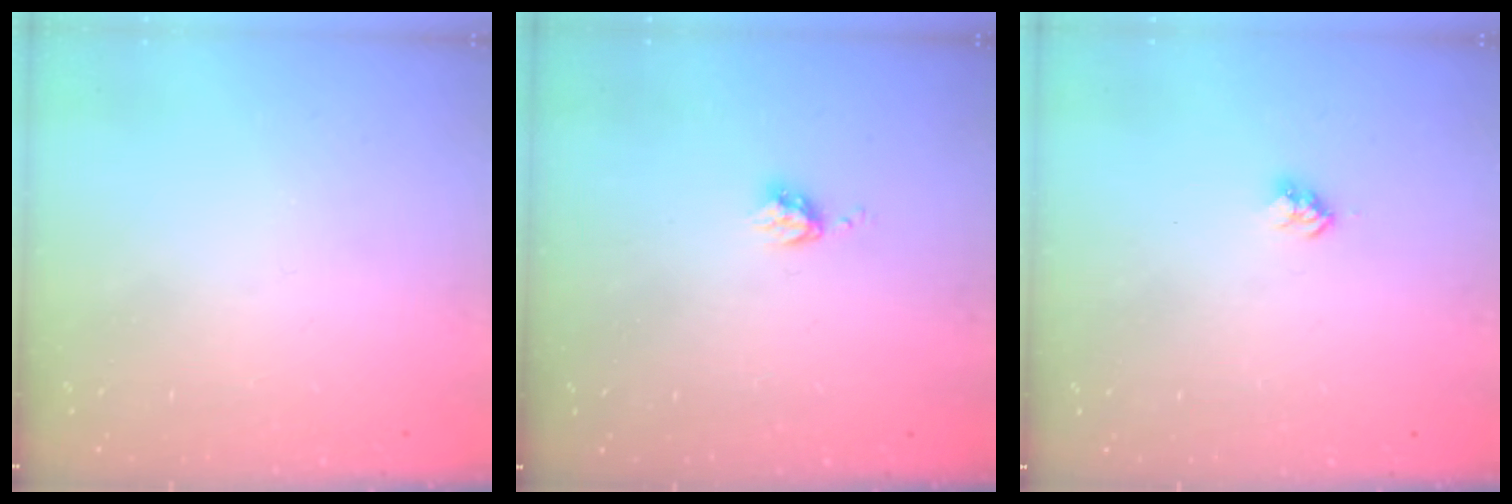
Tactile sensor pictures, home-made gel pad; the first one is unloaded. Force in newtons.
{"total": 4.2, "press": 4.1, "slide": 0.4}
{"total": 2.8, "press": 2.8, "slide": 0.4}